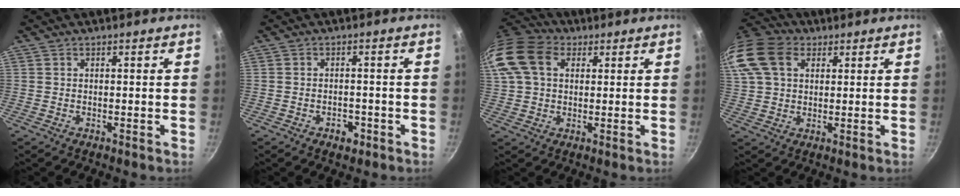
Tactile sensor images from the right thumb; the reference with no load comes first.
{"total": 2.8, "force": [-1.5, 1.8, 1.6], "torque": [-0.014, 0.015, -0.017]}
{"total": 17.6, "force": [5.4, 12.7, 11.0], "torque": [-0.247, 0.029, 0.087]}
{"total": 18.8, "force": [6.9, 13.4, 11.3], "torque": [-0.263, 0.032, 0.122]}